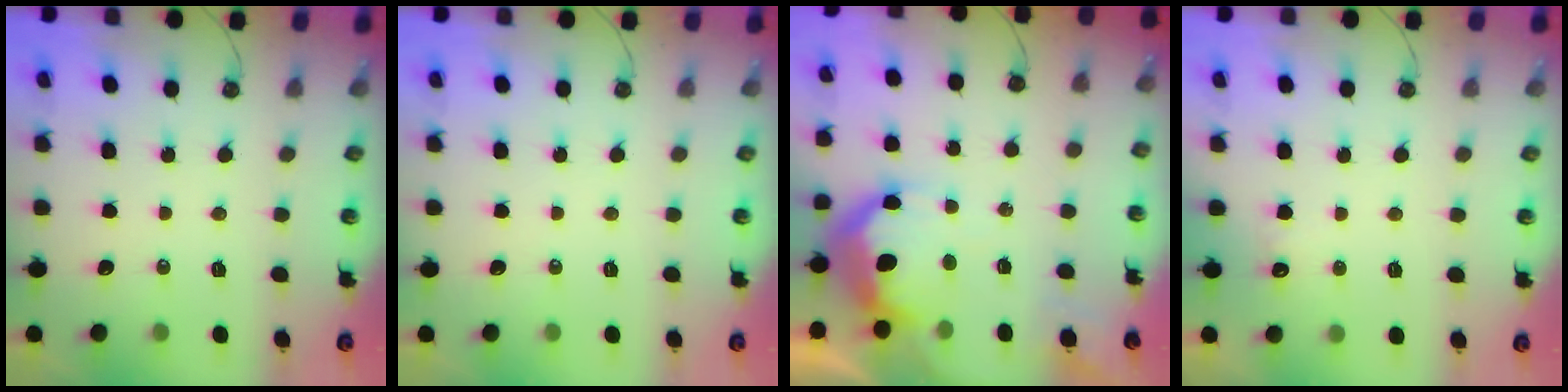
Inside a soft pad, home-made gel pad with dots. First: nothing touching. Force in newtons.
{"total": 0.0}
{"total": 18.5, "press": 18.4, "slide": 1.4}
{"total": 2.9, "press": 2.7, "slide": 1.0}